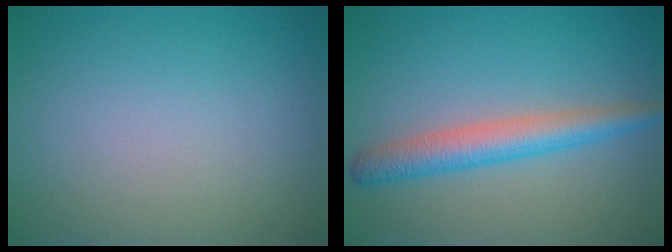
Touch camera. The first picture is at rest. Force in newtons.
{"total": 3.8, "press": 3.8, "slide": 0.1}